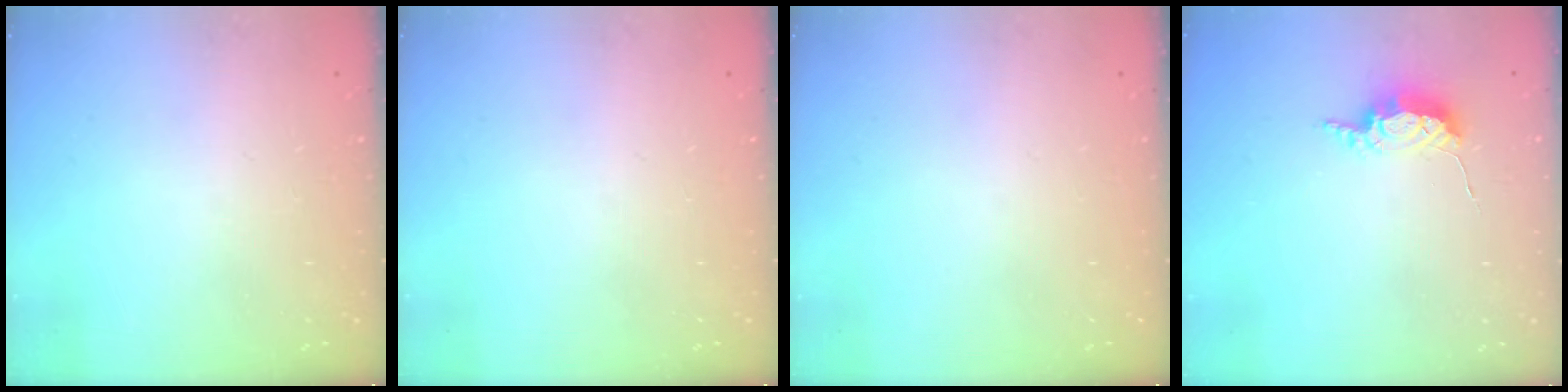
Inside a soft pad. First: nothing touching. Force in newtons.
{"total": 0.0}
{"total": 0.0}
{"total": 6.3, "press": 6.2, "slide": 0.4}